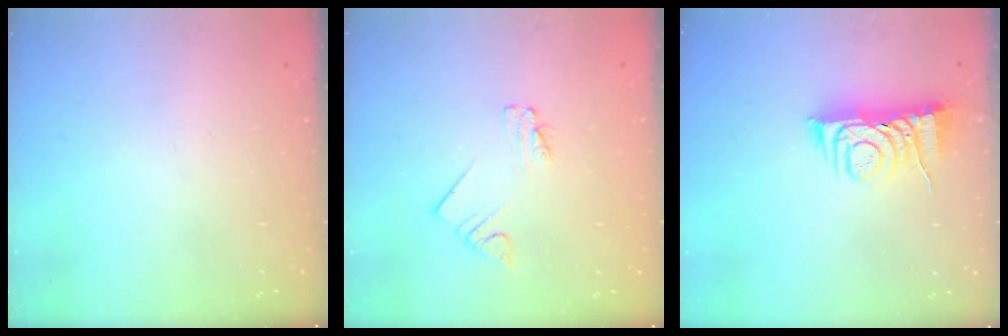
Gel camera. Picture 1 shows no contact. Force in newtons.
{"total": 2.0, "press": 2.0, "slide": 0.3}
{"total": 7.3, "press": 7.3, "slide": 0.6}